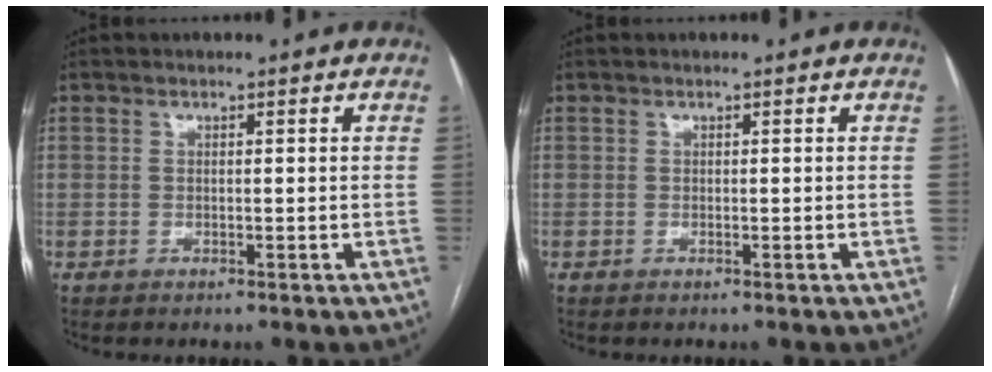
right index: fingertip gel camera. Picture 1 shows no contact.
{"total": 0.0}